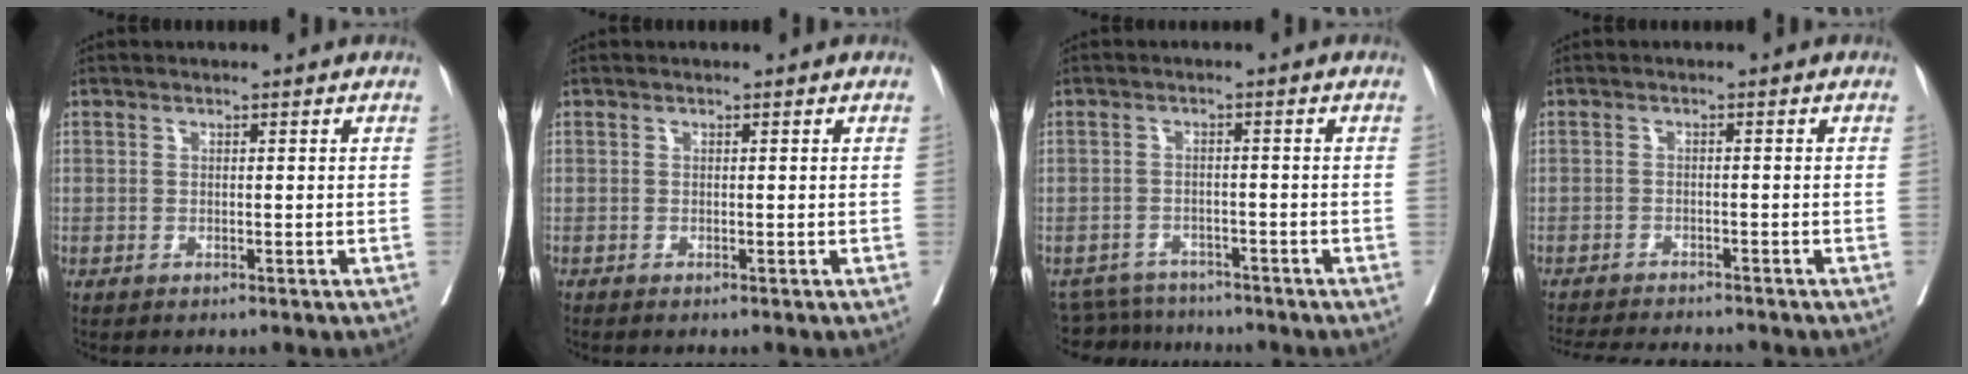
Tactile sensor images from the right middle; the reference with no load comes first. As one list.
[{"total": 0.0}, {"total": 5.6, "force": [-5.5, 1.2, -0.8], "torque": [0.014, 0.005, -0.085]}, {"total": 7.6, "force": [-7.3, 0.6, 1.9], "torque": [-0.026, -0.006, -0.107]}]